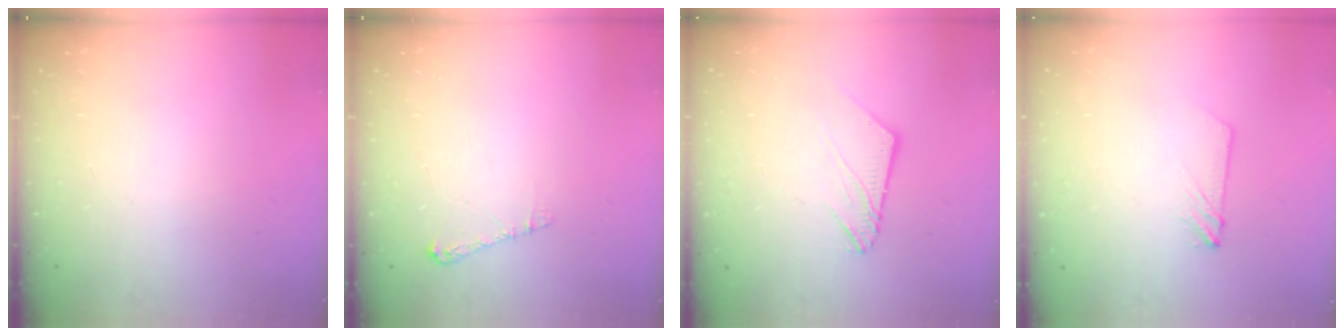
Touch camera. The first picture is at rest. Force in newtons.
{"total": 4.2, "press": 4.2, "slide": 0.5}
{"total": 5.8, "press": 5.8, "slide": 0.3}
{"total": 2.8, "press": 2.8, "slide": 0.3}